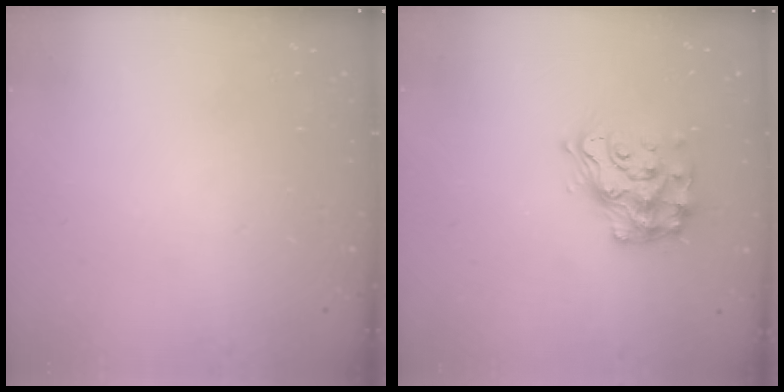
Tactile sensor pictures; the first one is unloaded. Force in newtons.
{"total": 14.9, "press": 14.8, "slide": 0.9}